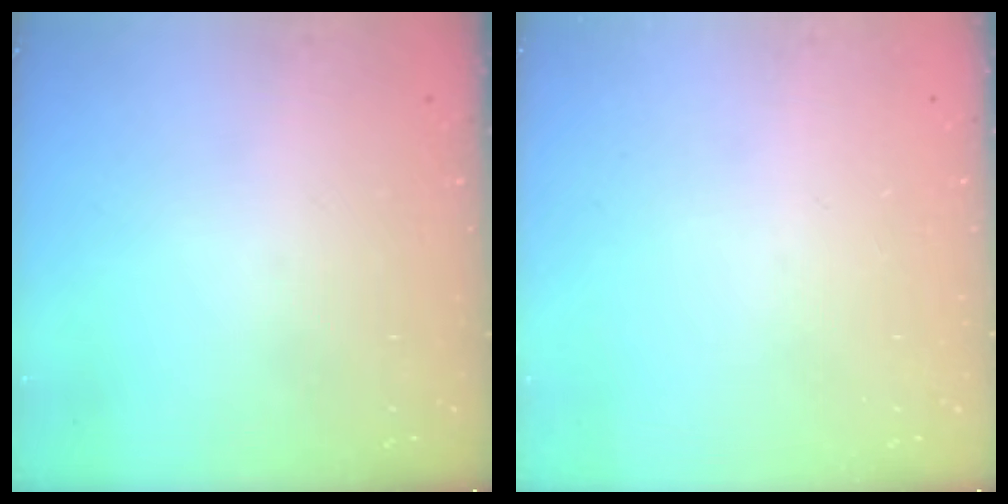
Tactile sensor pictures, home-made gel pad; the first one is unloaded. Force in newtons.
{"total": 0.0}